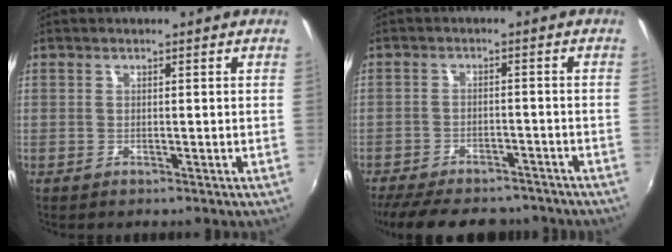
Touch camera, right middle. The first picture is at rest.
{"total": 16.5, "force": [-13.6, 6.2, 7.1], "torque": [-0.160, -0.016, -0.192]}